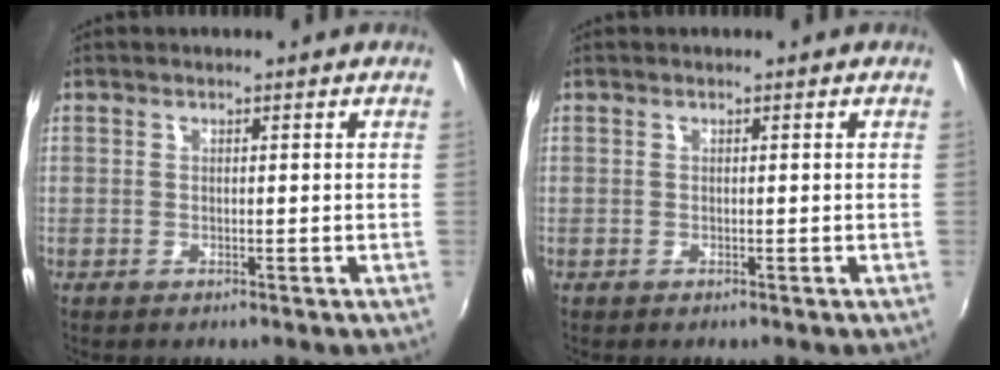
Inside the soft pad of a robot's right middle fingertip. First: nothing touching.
{"total": 0.0}